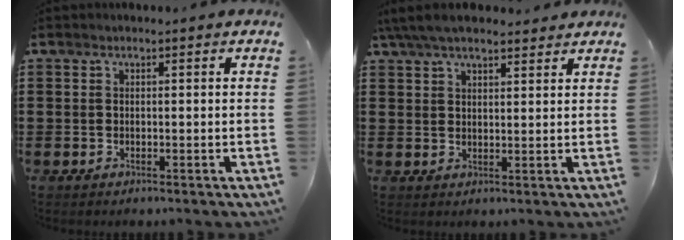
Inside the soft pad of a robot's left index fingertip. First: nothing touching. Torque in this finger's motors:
{"motor_torque": [1.47, -0.67, -0.01, -0.06]}